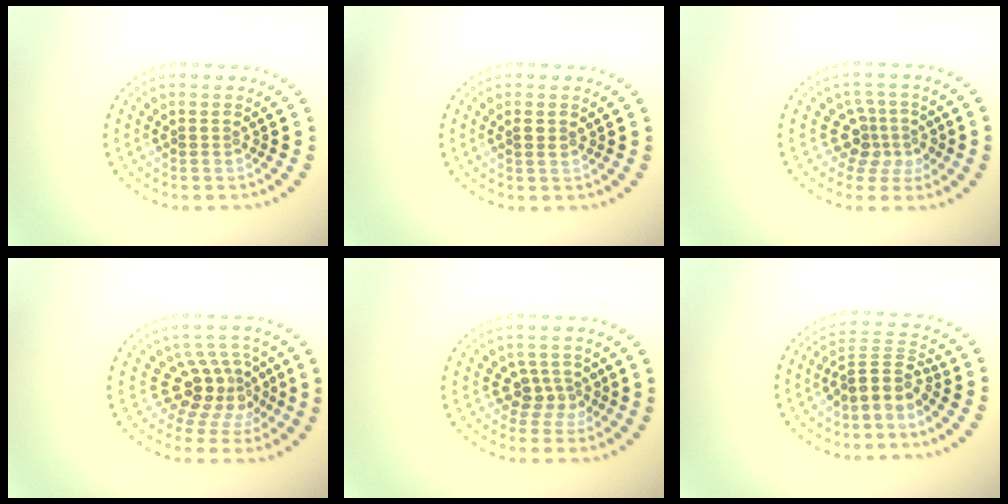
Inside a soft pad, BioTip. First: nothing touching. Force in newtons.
{"total": 0.6, "press": 0.6, "slide": 0.3}
{"total": 3.3, "press": 2.4, "slide": 2.3}
{"total": 4.1, "press": 3.0, "slide": 2.8}
{"total": 2.5, "press": 1.9, "slide": 1.6}
{"total": 3.3, "press": 2.4, "slide": 2.2}